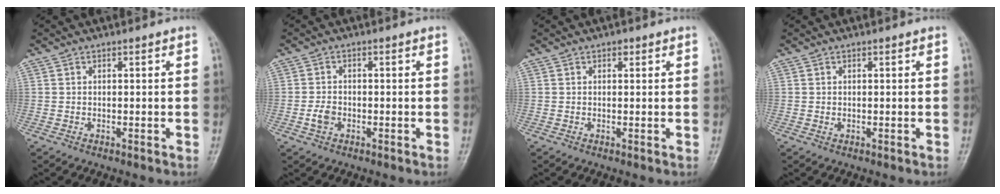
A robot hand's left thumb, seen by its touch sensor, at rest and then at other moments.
{"total": 2.8, "force": [-1.0, 2.0, 1.7], "torque": [-0.030, 0.007, -0.021]}
{"total": 0.9, "force": [0.5, 0.6, 0.5], "torque": [0.001, -0.001, 0.004]}
{"total": 0.6, "force": [0.1, 0.4, 0.3], "torque": [-0.003, 0.000, 0.001]}